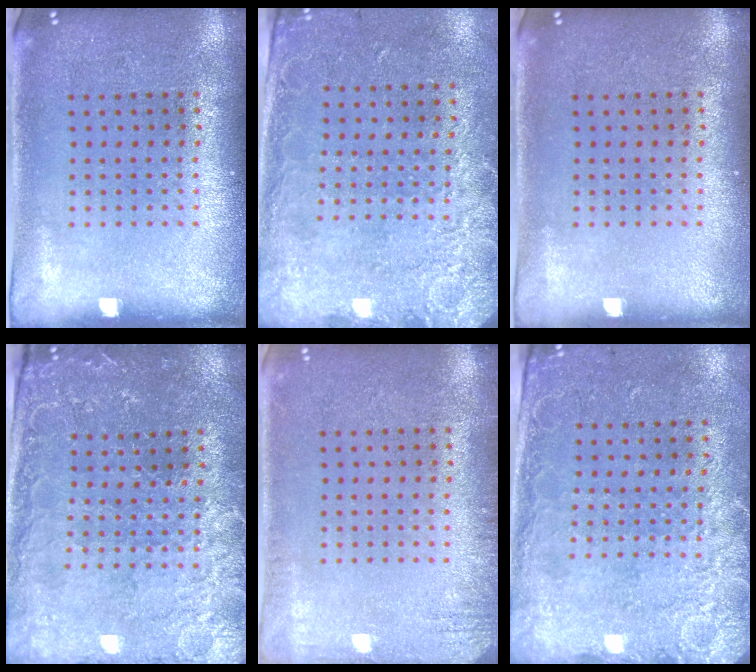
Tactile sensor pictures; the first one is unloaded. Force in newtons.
{"total": 2.6, "press": 1.9, "slide": 1.8}
{"total": 0.0}
{"total": 1.2, "press": 1.2, "slide": 0.4}
{"total": 1.6, "press": 1.5, "slide": 0.3}
{"total": 2.5, "press": 1.9, "slide": 1.6}